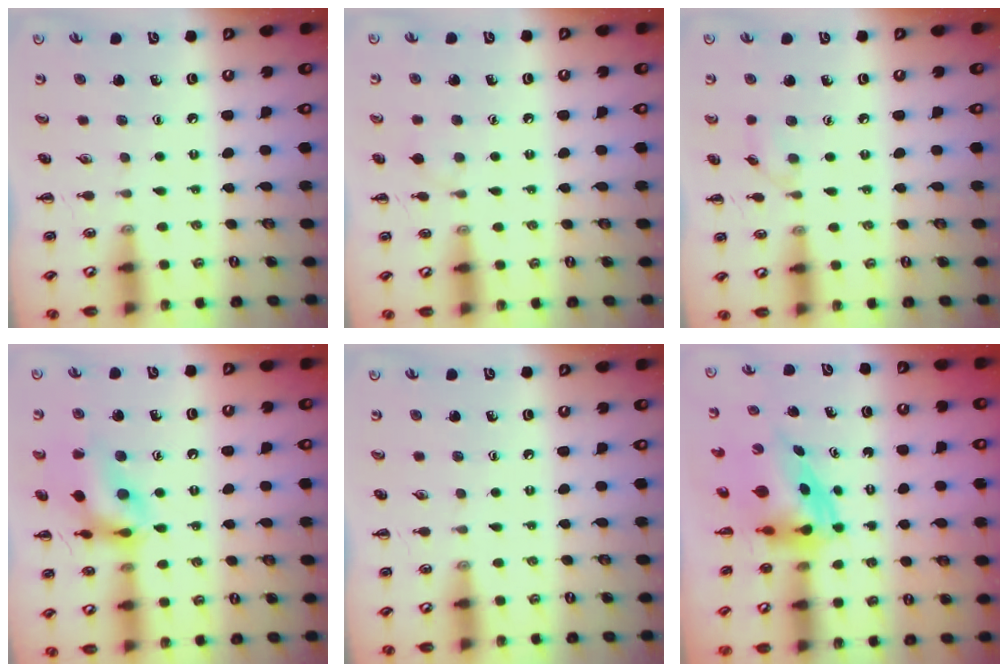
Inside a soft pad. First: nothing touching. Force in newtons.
{"total": 3.9, "press": 3.6, "slide": 1.6}
{"total": 5.9, "press": 5.5, "slide": 2.2}
{"total": 13.1, "press": 13.0, "slide": 1.8}
{"total": 0.0}
{"total": 4.0, "press": 3.9, "slide": 1.0}